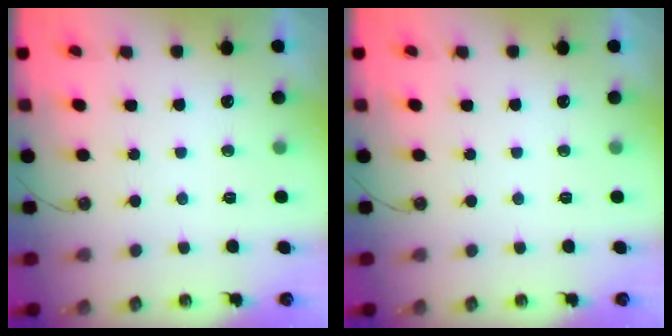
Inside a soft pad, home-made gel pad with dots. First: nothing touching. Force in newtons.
{"total": 0.0}